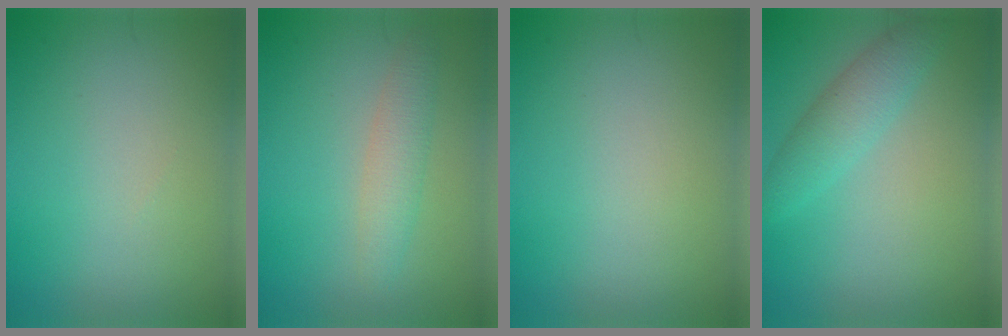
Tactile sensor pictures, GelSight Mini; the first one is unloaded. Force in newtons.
{"total": 2.5, "press": 2.5, "slide": 0.1}
{"total": 0.0}
{"total": 3.0, "press": 3.0, "slide": 0.1}